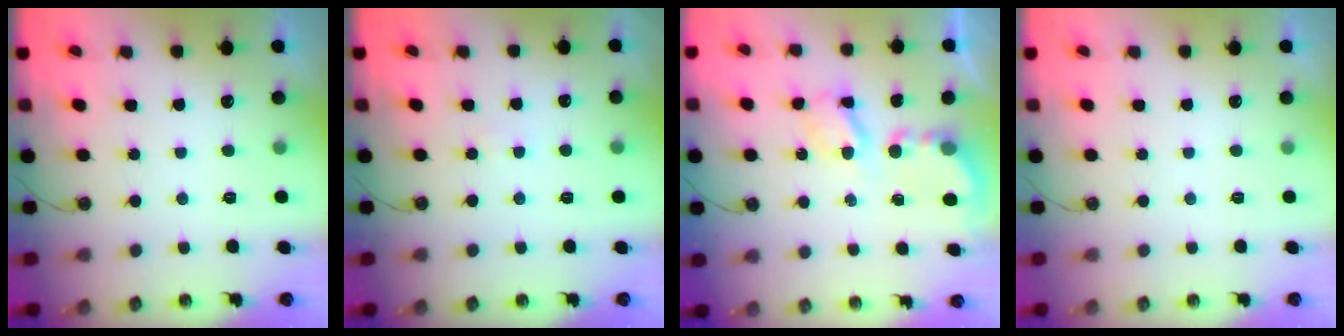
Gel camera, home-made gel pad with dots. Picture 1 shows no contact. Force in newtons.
{"total": 1.0, "press": 1.0, "slide": 0.1}
{"total": 4.9, "press": 4.9, "slide": 0.4}
{"total": 0.0}